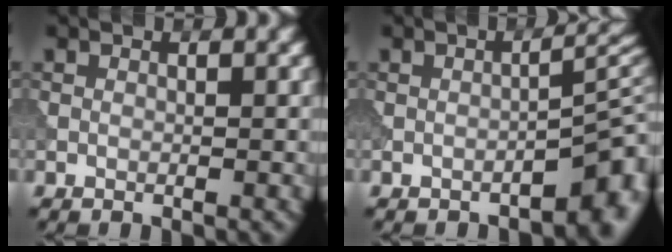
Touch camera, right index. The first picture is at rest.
{"total": 4.4, "force": [-2.5, 1.1, 3.4], "torque": [-0.033, 0.013, -0.037]}